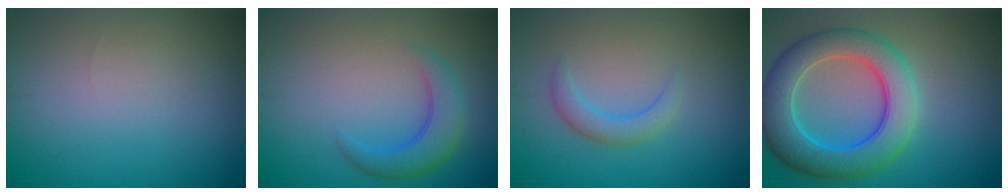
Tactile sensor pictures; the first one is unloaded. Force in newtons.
{"total": 3.4, "press": 3.4, "slide": 0.2}
{"total": 2.1, "press": 2.0, "slide": 0.3}
{"total": 7.9, "press": 7.9, "slide": 0.3}